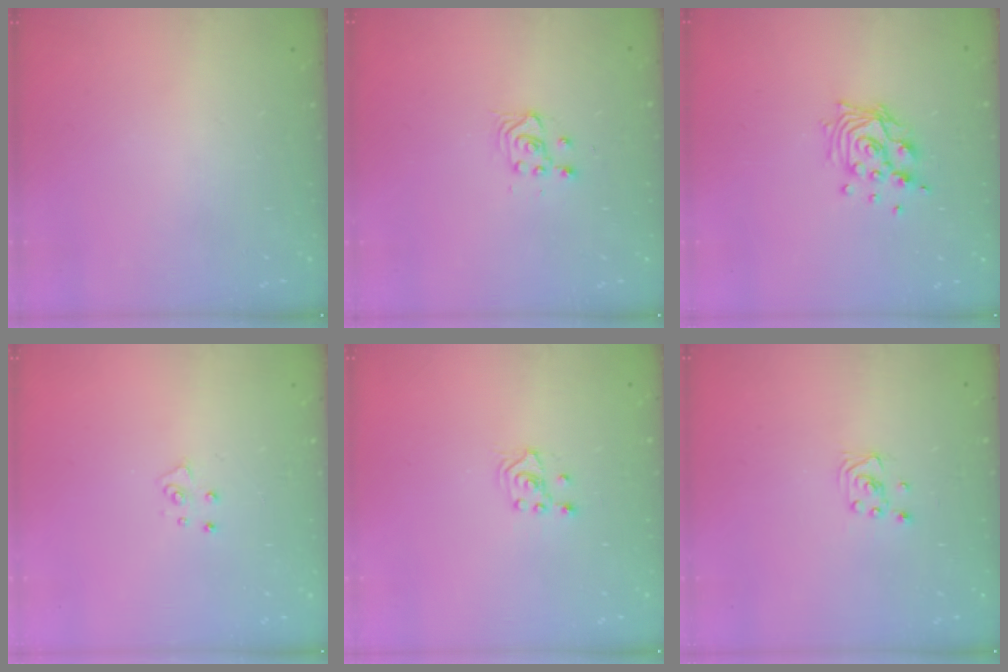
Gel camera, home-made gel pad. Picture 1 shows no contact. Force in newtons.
{"total": 3.6, "press": 3.3, "slide": 1.4}
{"total": 11.1, "press": 10.9, "slide": 1.6}
{"total": 4.0, "press": 4.0, "slide": 0.3}
{"total": 2.1, "press": 2.0, "slide": 0.8}
{"total": 2.0, "press": 2.0, "slide": 0.1}